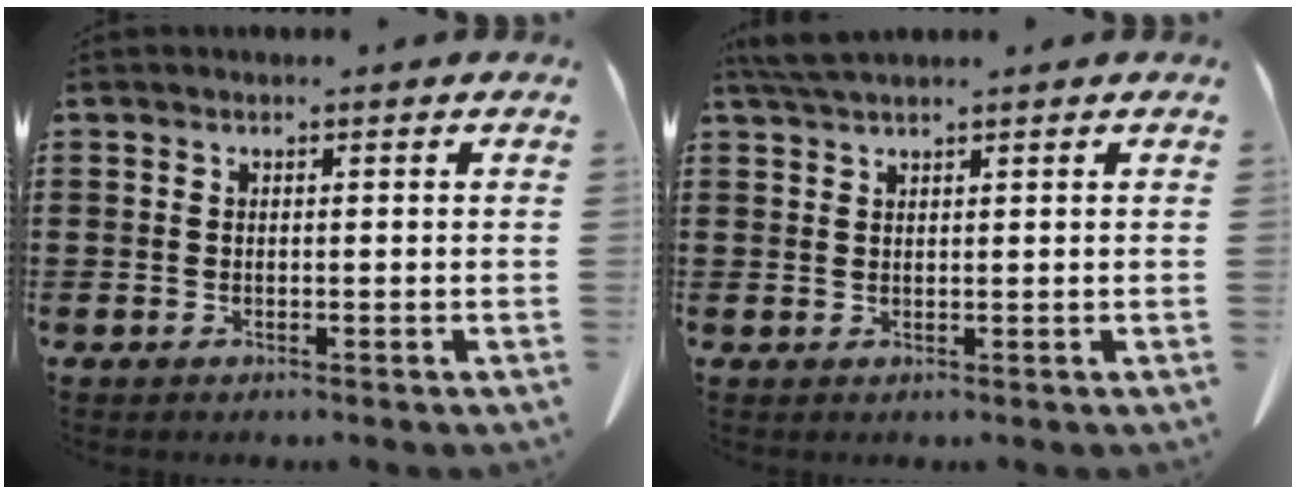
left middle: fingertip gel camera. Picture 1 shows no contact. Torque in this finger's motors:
{"motor_torque": [0.63, 0.51, 0.07, 0.04]}